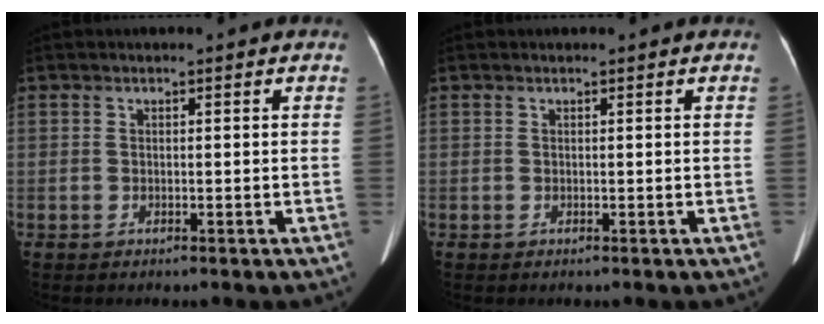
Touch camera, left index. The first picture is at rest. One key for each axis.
{"total": 0.0}